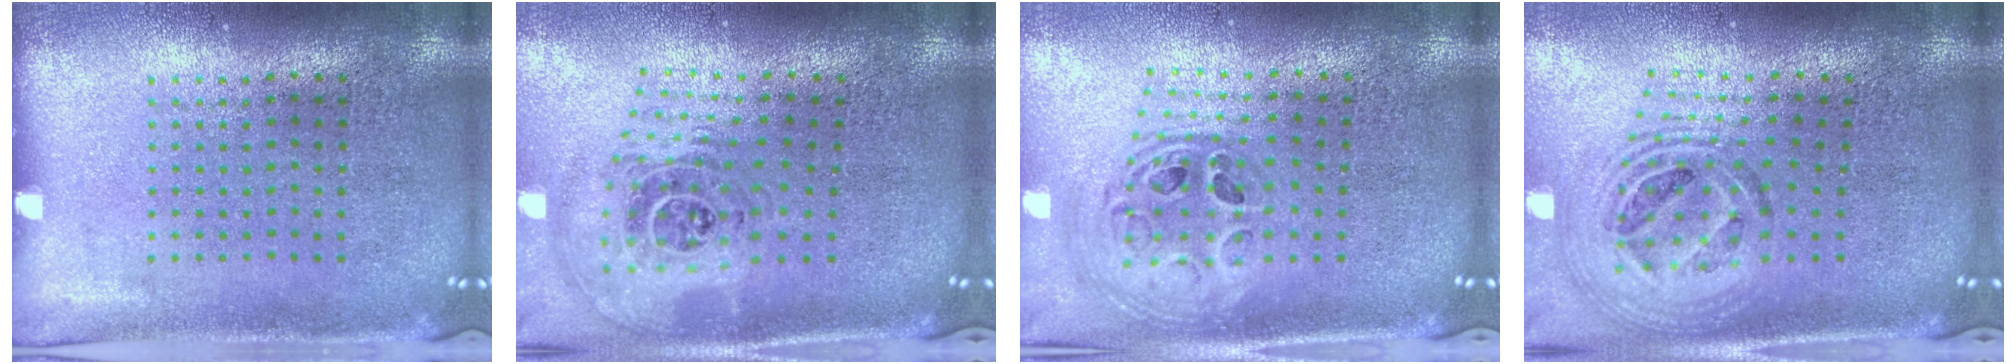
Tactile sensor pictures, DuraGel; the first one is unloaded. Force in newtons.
{"total": 1.8, "press": 1.5, "slide": 1.1}
{"total": 1.2, "press": 1.1, "slide": 0.5}
{"total": 1.7, "press": 1.5, "slide": 0.8}